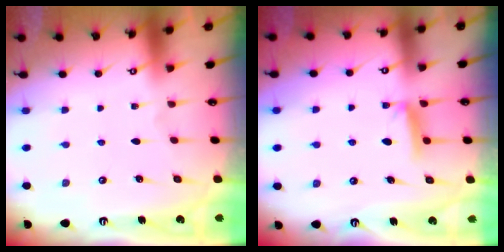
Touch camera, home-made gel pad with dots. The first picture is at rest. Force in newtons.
{"total": 7.4, "press": 7.4, "slide": 0.6}